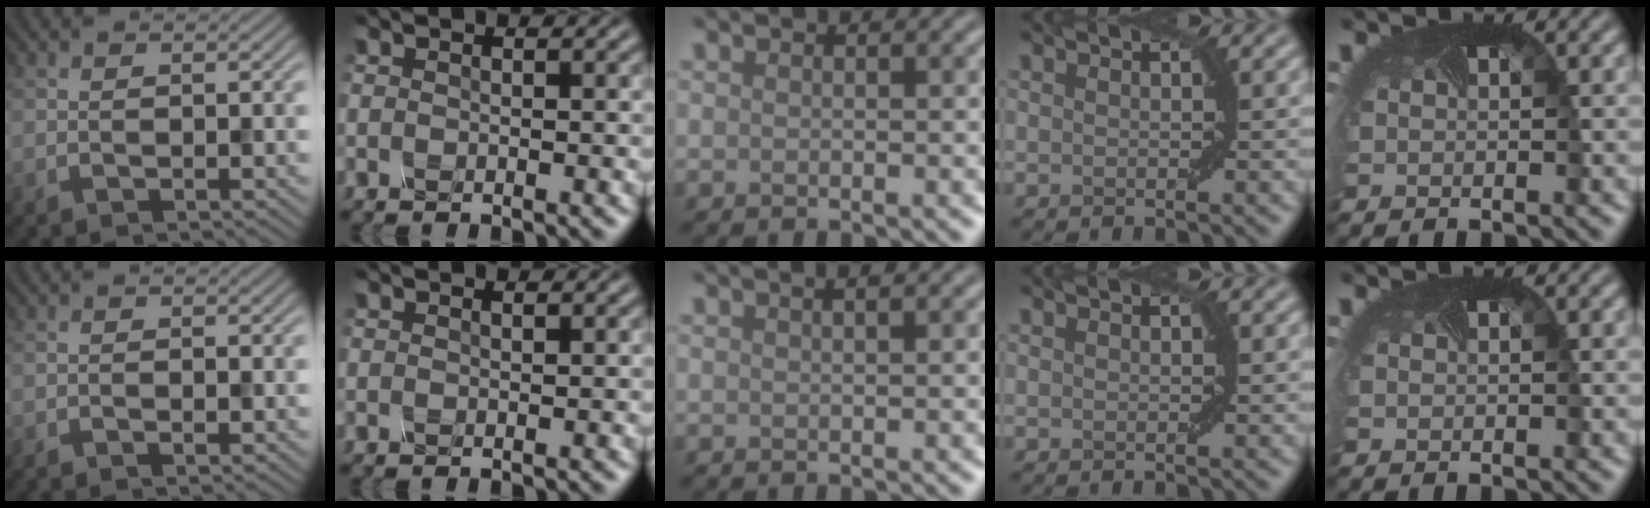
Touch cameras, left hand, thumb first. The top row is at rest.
{"thumb": {"total": 0.8, "force": [-0.4, 0.3, 0.6], "torque": [-0.013, 0.000, -0.007]}, "middle": {"total": 2.4, "force": [1.2, 1.2, 1.7], "torque": [-0.007, 0.020, -0.006]}}